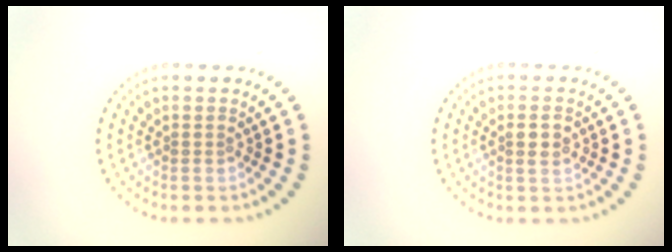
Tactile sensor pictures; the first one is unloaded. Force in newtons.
{"total": 1.6, "press": 1.6, "slide": 0.2}